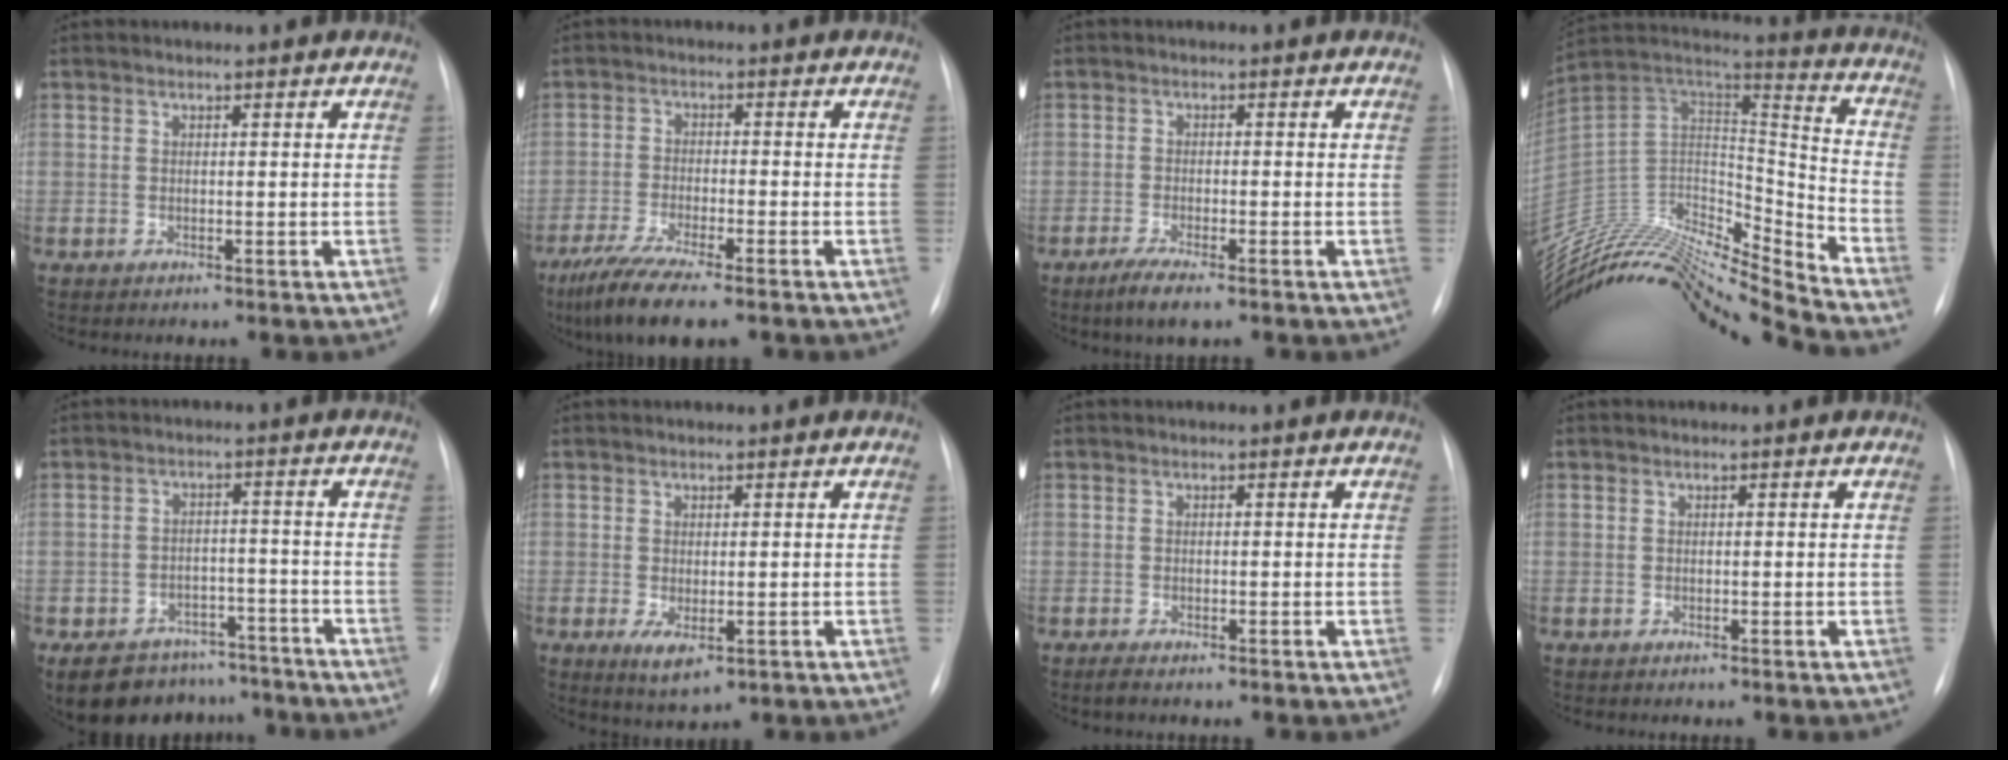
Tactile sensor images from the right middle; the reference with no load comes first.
{"total": 10.1, "force": [-7.5, 1.2, 6.6], "torque": [-0.118, -0.026, -0.125]}
{"total": 4.2, "force": [-2.8, 0.6, 3.0], "torque": [-0.065, -0.011, -0.048]}
{"total": 24.9, "force": [-23.5, 1.0, 8.3], "torque": [-0.161, 0.022, -0.399]}
{"total": 12.4, "force": [-10.1, 6.6, 3.0], "torque": [-0.046, 0.014, -0.135]}
{"total": 3.8, "force": [-1.2, 1.6, 3.3], "torque": [-0.049, -0.011, -0.005]}
{"total": 1.1, "force": [-0.7, 0.3, 0.7], "torque": [-0.017, -0.004, -0.010]}
{"total": 0.0}